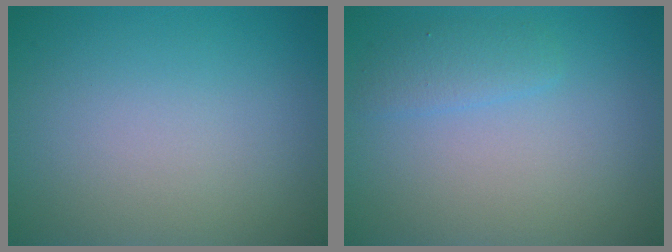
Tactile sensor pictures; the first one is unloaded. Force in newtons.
{"total": 1.6, "press": 1.6, "slide": 0.1}